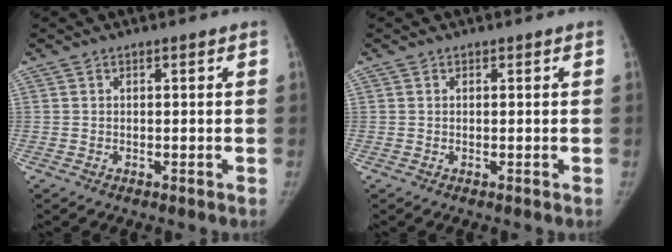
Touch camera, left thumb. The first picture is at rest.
{"total": 0.0}